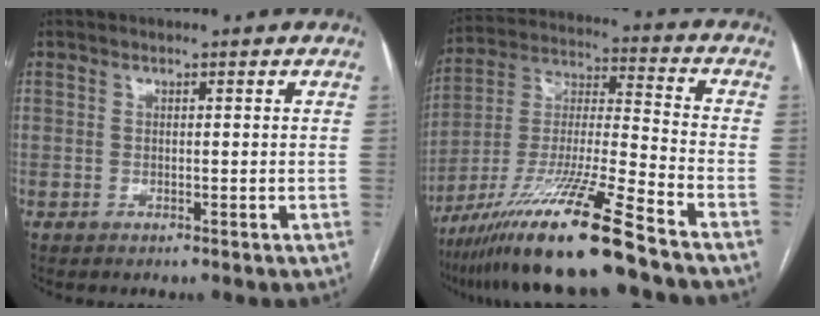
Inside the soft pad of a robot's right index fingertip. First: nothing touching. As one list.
[{"total": 18.2, "force": [-13.4, -1.1, 12.3], "torque": [-0.256, -0.030, -0.246]}]